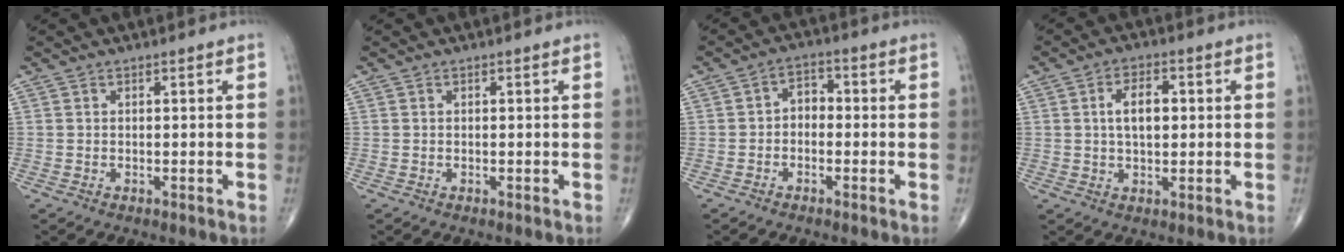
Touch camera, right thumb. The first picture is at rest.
{"total": 0.0}
{"total": 3.7, "force": [-0.7, 2.8, 2.4], "torque": [-0.020, 0.019, -0.026]}
{"total": 6.4, "force": [0.9, 3.6, 5.3], "torque": [-0.084, 0.007, 0.012]}